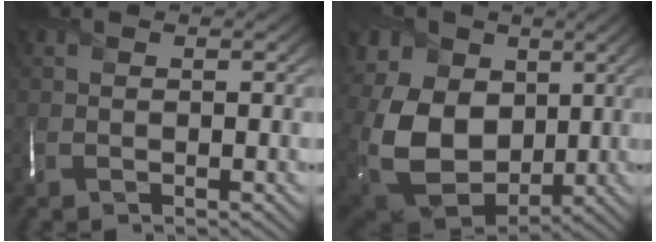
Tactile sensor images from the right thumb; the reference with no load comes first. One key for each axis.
{"total": 14.5, "fx": 3.0, "fy": 10.6, "fz": 9.3, "tx": -0.240, "ty": 0.000, "tz": 0.078}